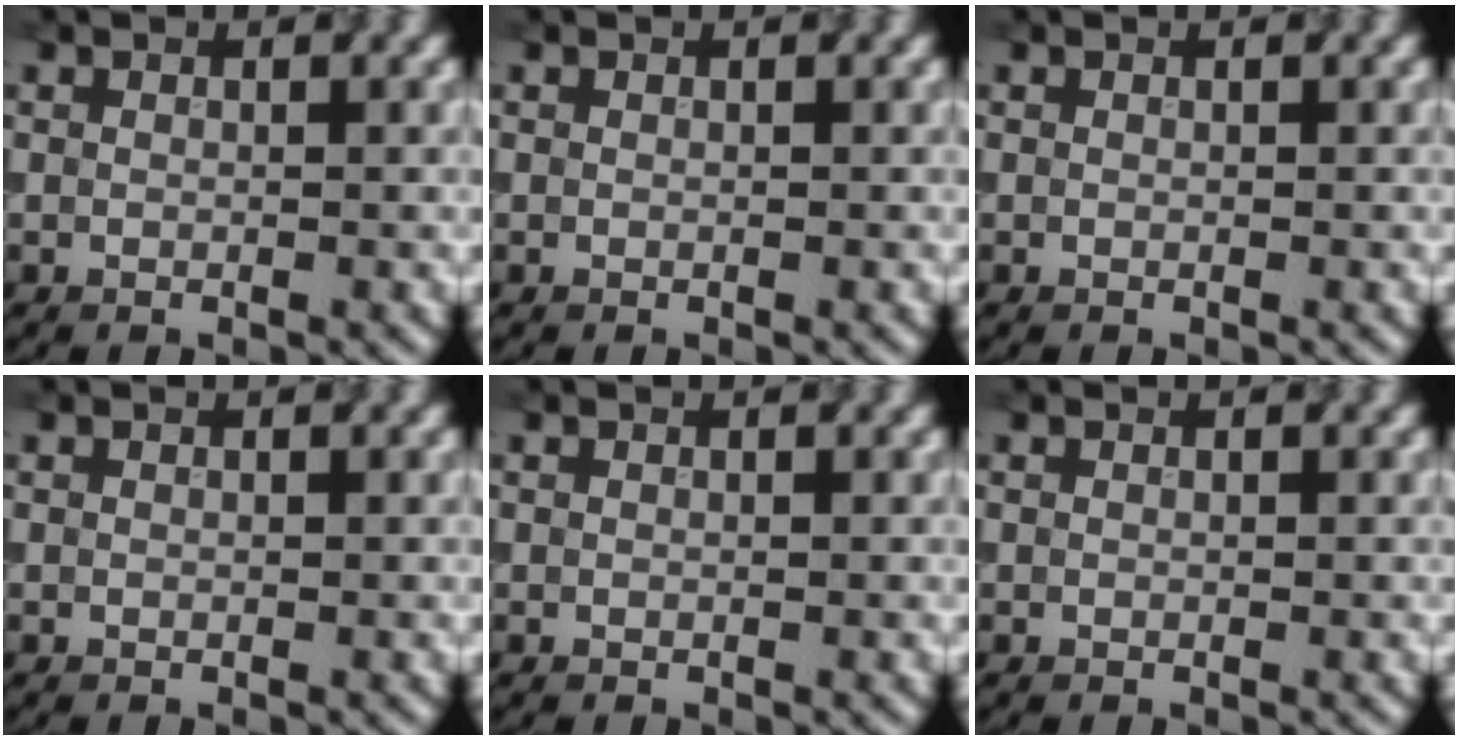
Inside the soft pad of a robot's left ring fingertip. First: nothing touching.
{"total": 0.0}
{"total": 0.0}
{"total": 0.0}
{"total": 0.0}
{"total": 0.0}